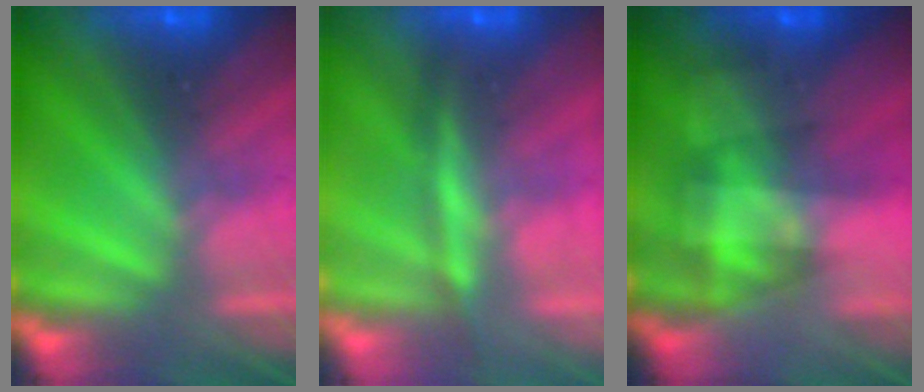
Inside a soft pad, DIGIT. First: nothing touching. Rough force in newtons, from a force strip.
{"total": 4.4}
{"total": 4.7}